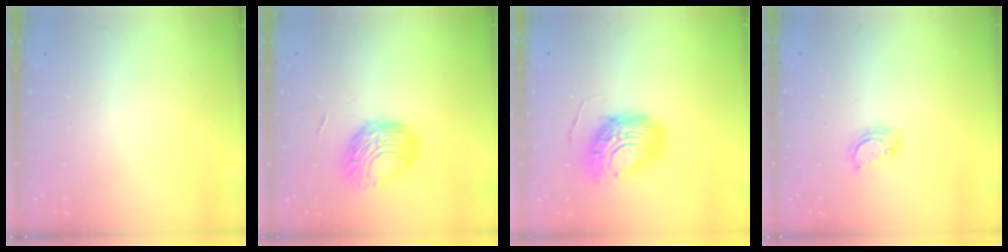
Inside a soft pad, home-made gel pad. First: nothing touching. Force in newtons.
{"total": 9.2, "press": 9.2, "slide": 1.1}
{"total": 12.3, "press": 12.3, "slide": 1.1}
{"total": 2.3, "press": 2.3, "slide": 0.2}